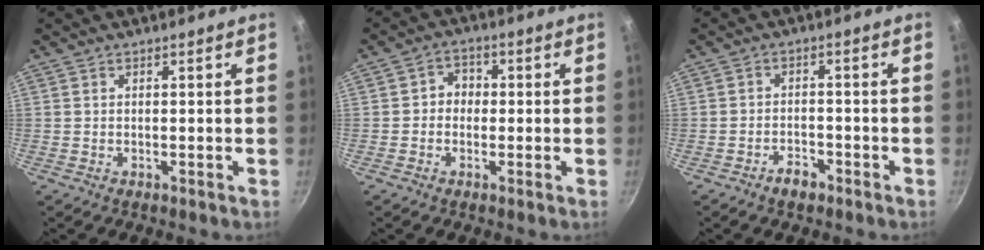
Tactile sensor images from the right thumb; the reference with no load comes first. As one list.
[{"total": 3.8, "force": [-0.3, 3.4, 1.7], "torque": [0.000, 0.010, -0.013]}, {"total": 3.8, "force": [-3.0, 1.7, 1.5], "torque": [-0.014, 0.031, -0.048]}]